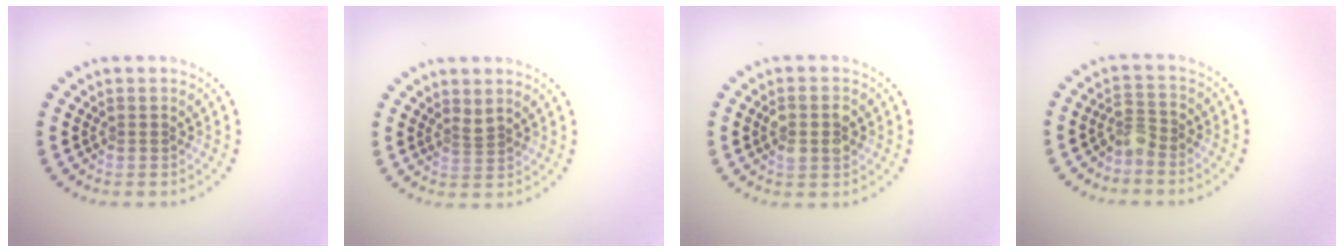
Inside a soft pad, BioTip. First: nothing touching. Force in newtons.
{"total": 0.7, "press": 0.4, "slide": 0.6}
{"total": 2.3, "press": 2.2, "slide": 0.2}
{"total": 1.8, "press": 1.4, "slide": 1.1}